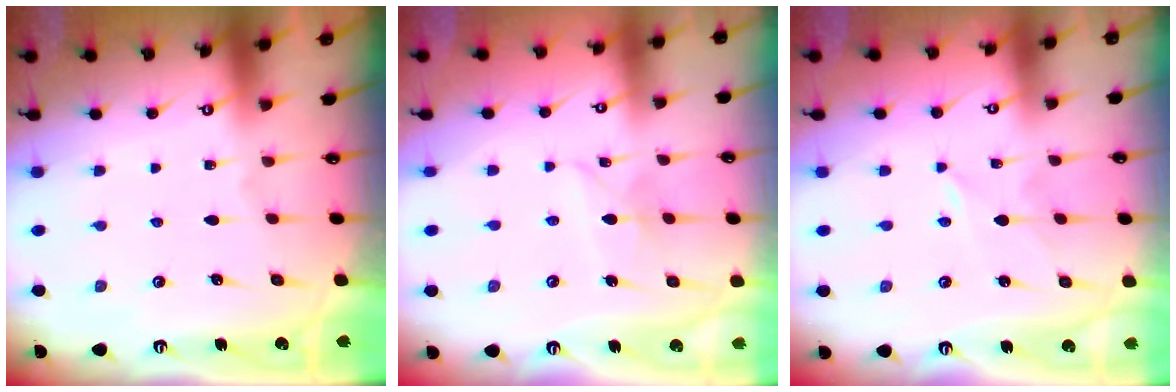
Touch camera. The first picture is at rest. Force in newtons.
{"total": 5.6, "press": 5.6, "slide": 0.4}
{"total": 1.6, "press": 1.5, "slide": 0.2}